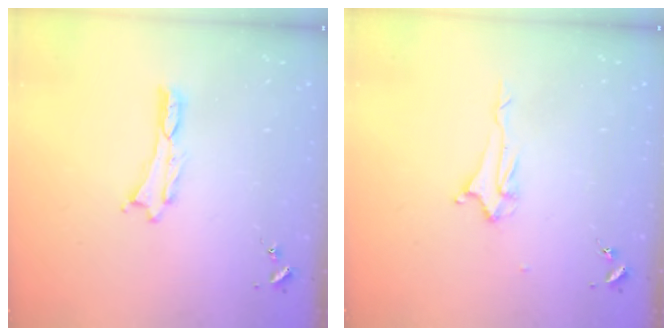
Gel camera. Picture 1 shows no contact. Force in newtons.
{"total": 2.2, "press": 2.2, "slide": 0.3}